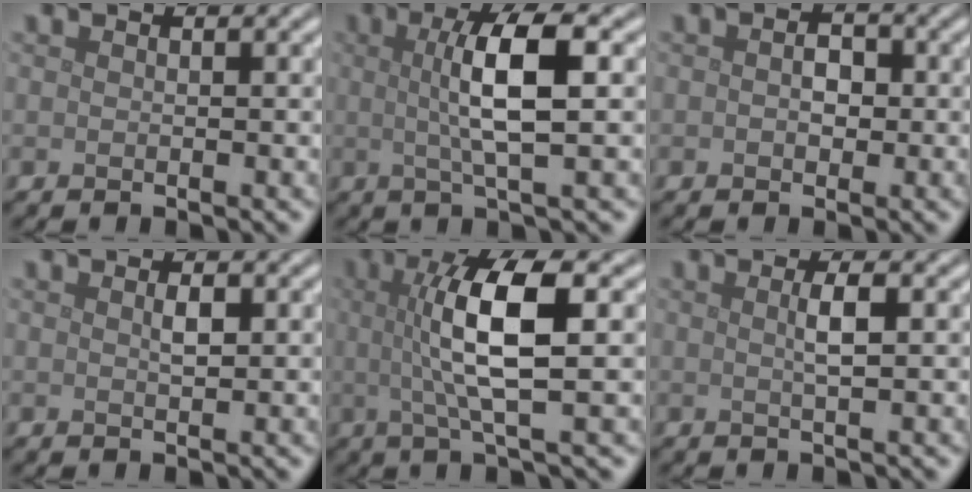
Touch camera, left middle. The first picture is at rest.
{"total": 5.9, "force": [0.7, 1.3, 5.7], "torque": [-0.100, 0.010, 0.011]}
{"total": 1.8, "force": [-0.1, 1.3, 1.3], "torque": [-0.021, -0.001, -0.004]}
{"total": 1.1, "force": [0.3, 0.3, 1.0], "torque": [-0.019, 0.001, 0.005]}
{"total": 7.5, "force": [0.9, 1.9, 7.2], "torque": [-0.126, 0.006, 0.013]}
{"total": 1.9, "force": [0.3, 0.3, 1.8], "torque": [-0.033, 0.006, 0.001]}